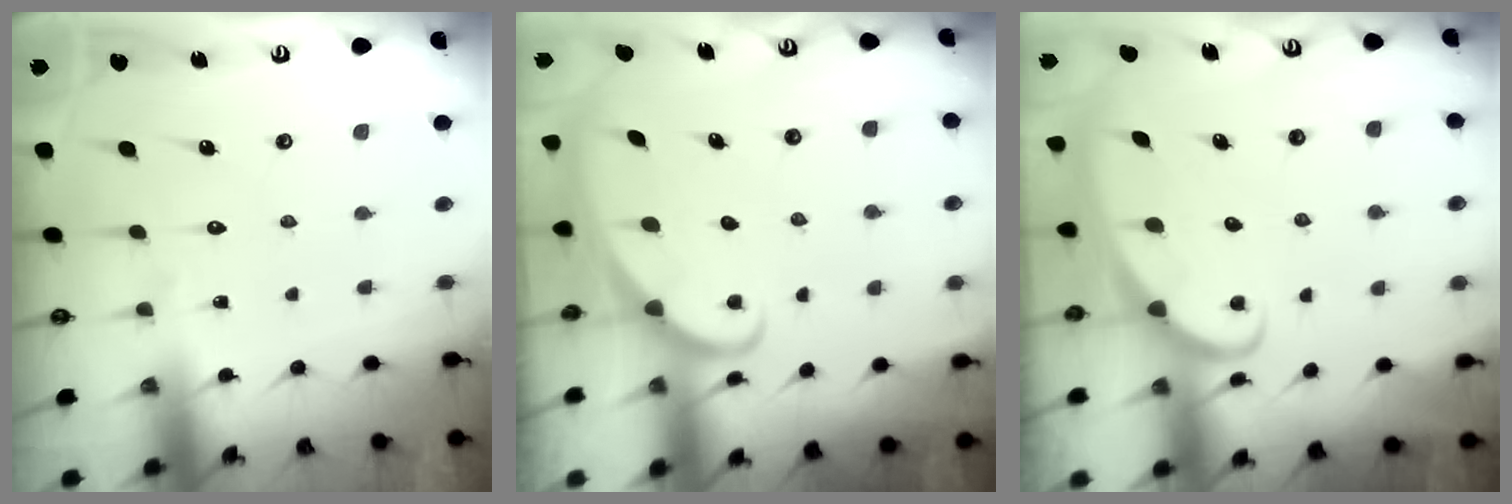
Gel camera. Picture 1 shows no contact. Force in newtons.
{"total": 1.6, "press": 1.6, "slide": 0.0}
{"total": 2.6, "press": 2.6, "slide": 0.3}